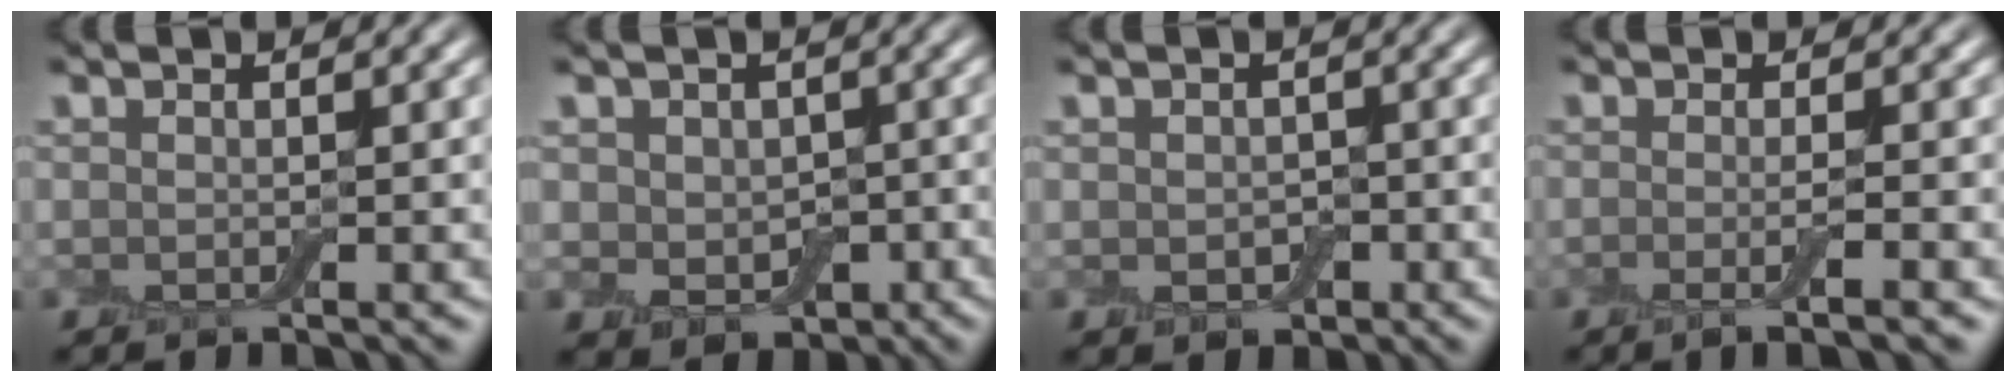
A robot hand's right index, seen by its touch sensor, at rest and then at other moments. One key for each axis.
{"total": 4.1, "fx": -0.1, "fy": 3.4, "fz": 2.3, "tx": -0.038, "ty": -0.013, "tz": 0.005}
{"total": 1.8, "fx": -0.3, "fy": 1.4, "fz": 1.1, "tx": -0.017, "ty": -0.006, "tz": -0.007}
{"total": 2.9, "fx": -0.8, "fy": 0.6, "fz": 2.7, "tx": -0.039, "ty": -0.006, "tz": -0.016}